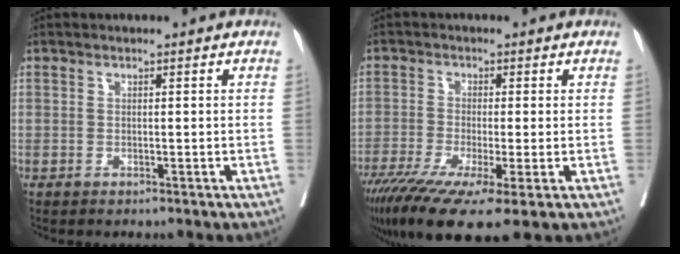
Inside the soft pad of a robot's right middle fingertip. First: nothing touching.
{"total": 13.0, "force": [-7.8, 1.5, 10.2], "torque": [-0.170, -0.036, -0.131]}